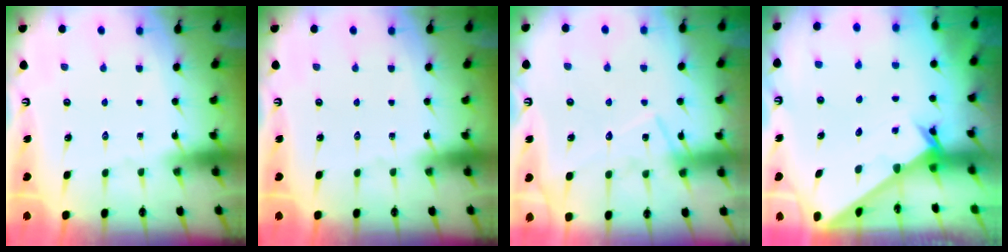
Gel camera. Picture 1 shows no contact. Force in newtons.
{"total": 0.0}
{"total": 13.1, "press": 13.1, "slide": 0.9}
{"total": 1.5, "press": 1.5, "slide": 0.1}